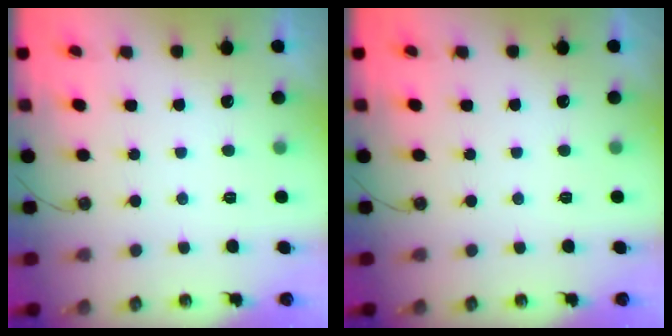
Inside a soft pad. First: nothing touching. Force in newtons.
{"total": 0.0}